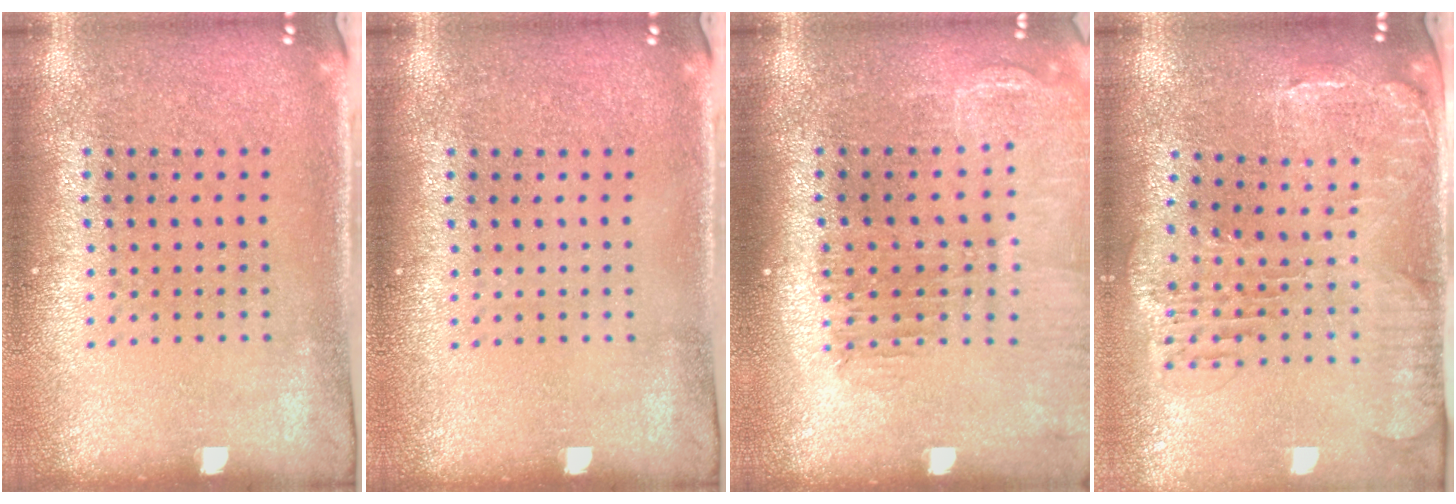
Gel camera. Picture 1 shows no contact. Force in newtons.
{"total": 0.0}
{"total": 1.5, "press": 1.5, "slide": 0.0}
{"total": 1.5, "press": 1.4, "slide": 0.4}